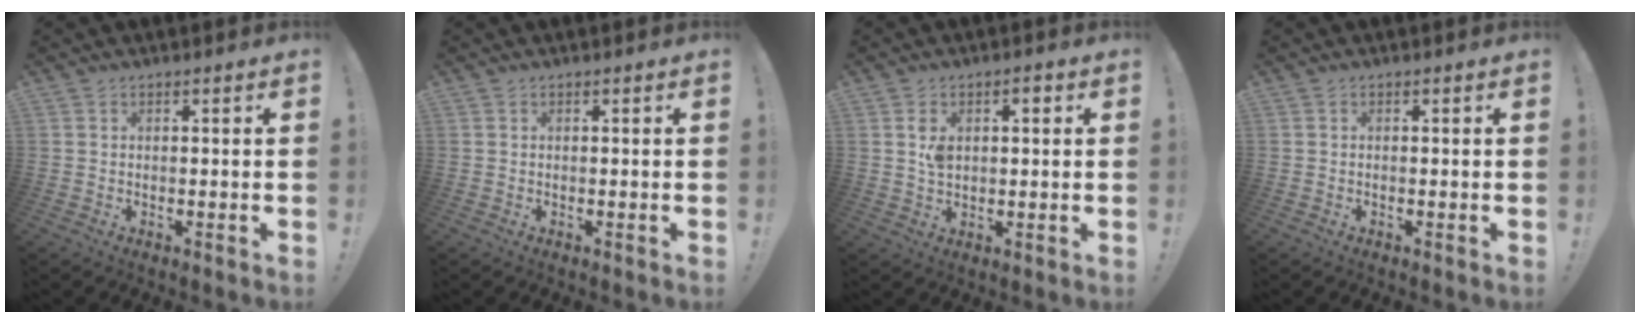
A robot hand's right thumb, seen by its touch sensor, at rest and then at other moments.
{"total": 0.0}
{"total": 4.1, "force": [0.9, 2.6, 3.0], "torque": [-0.045, 0.001, 0.012]}
{"total": 0.0}